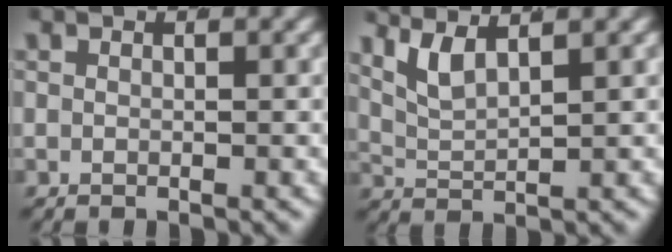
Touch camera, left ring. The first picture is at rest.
{"total": 3.4, "force": [1.8, 1.7, 2.3], "torque": [-0.063, -0.010, 0.039]}